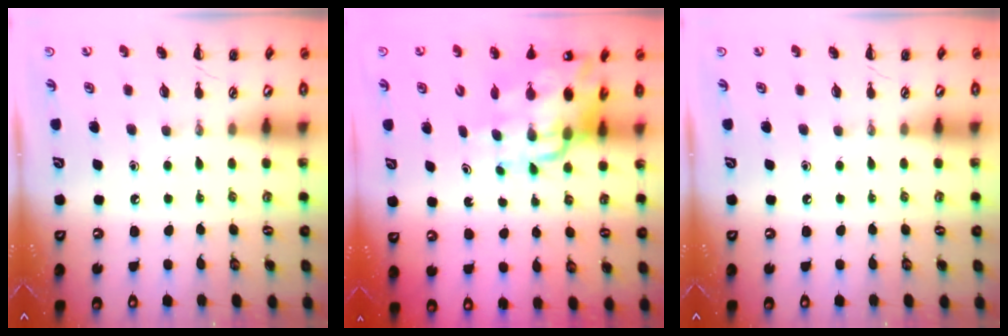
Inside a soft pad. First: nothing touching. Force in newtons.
{"total": 14.4, "press": 13.8, "slide": 4.1}
{"total": 0.0}